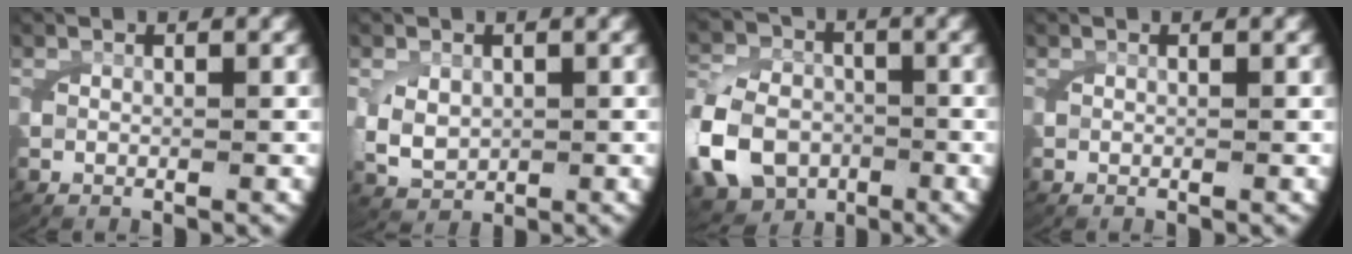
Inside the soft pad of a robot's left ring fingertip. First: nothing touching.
{"total": 3.5, "force": [0.0, 2.9, 1.8], "torque": [-0.050, -0.014, 0.016]}
{"total": 8.6, "force": [-3.3, 7.3, 3.2], "torque": [-0.076, -0.040, -0.048]}
{"total": 0.0}